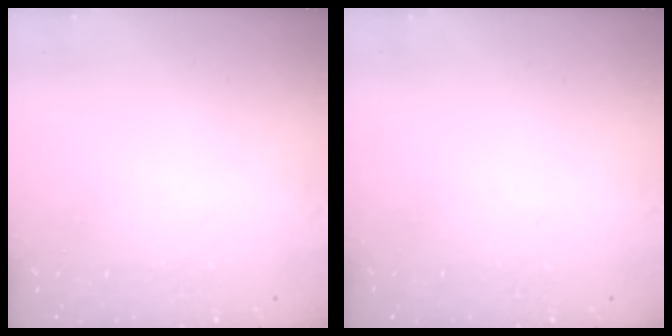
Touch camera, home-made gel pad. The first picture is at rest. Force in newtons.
{"total": 0.0}